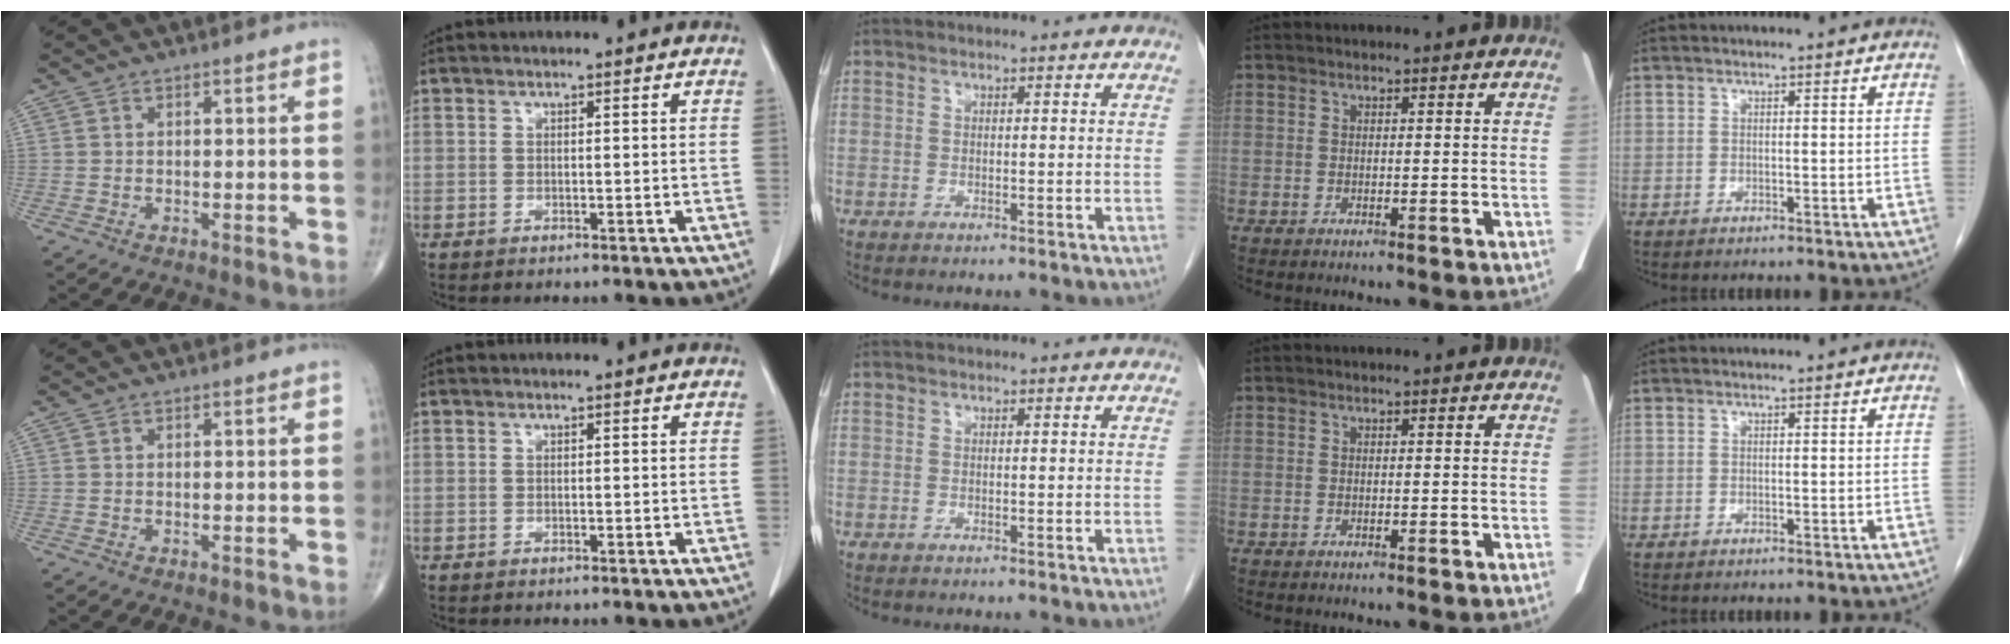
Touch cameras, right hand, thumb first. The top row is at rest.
{}